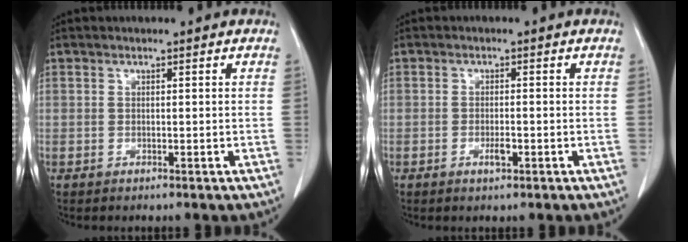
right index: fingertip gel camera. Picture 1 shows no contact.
{"total": 1.9, "force": [-0.8, 0.5, 1.6], "torque": [-0.029, 0.000, -0.012]}